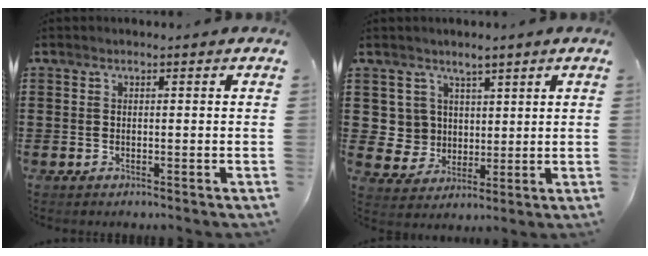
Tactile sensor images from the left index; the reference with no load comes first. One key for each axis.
{"total": 5.7, "fx": 2.9, "fy": 4.9, "fz": -0.5, "tx": -0.025, "ty": -0.002, "tz": 0.059}